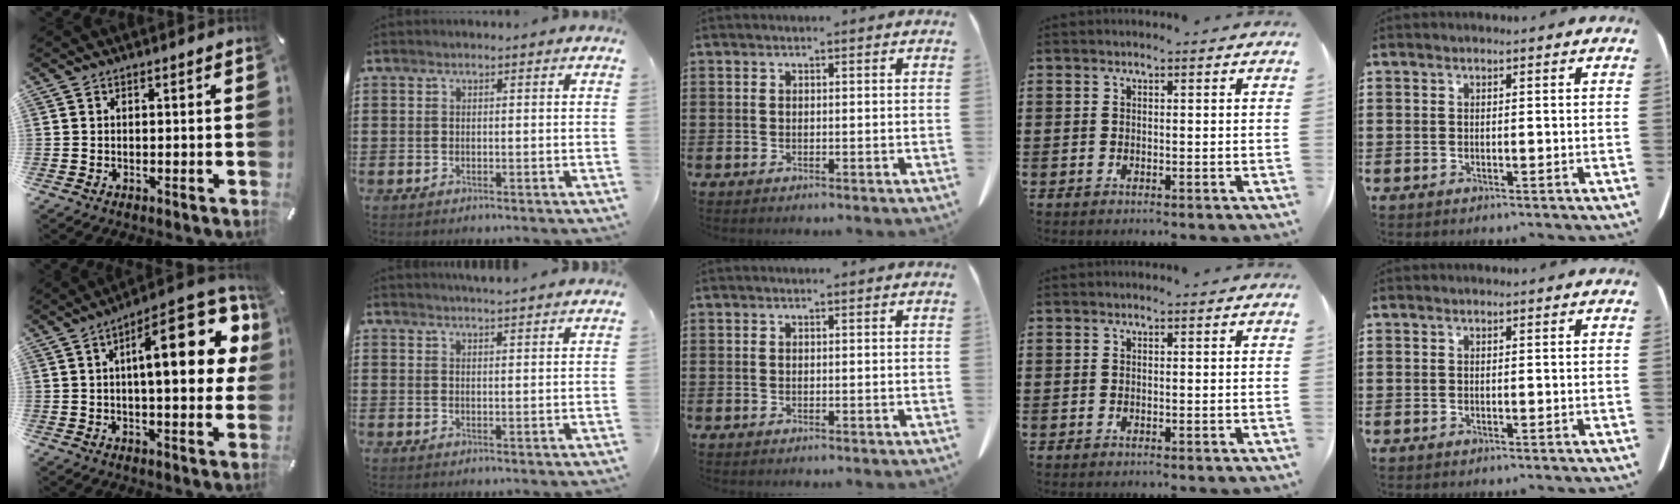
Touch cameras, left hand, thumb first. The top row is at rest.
{"thumb": {"total": 22.8, "force": [6.6, 8.4, 20.1], "torque": [-0.285, -0.023, 0.098]}, "index": {"total": 2.5, "force": [2.5, -0.3, 0.2], "torque": [-0.010, -0.008, 0.047]}}